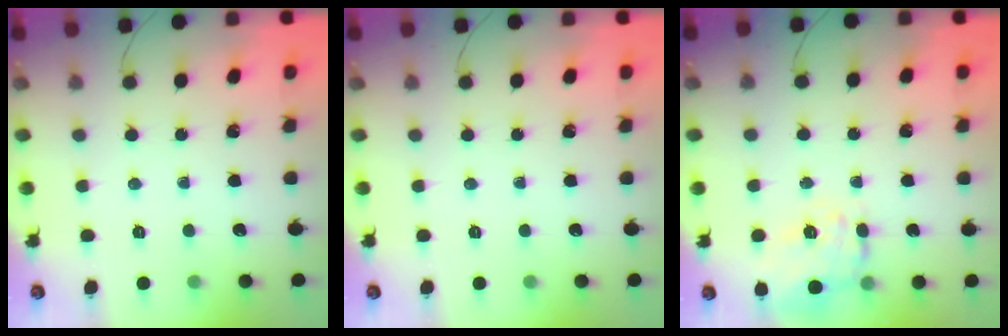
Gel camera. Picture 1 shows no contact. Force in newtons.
{"total": 0.0}
{"total": 18.1, "press": 18.0, "slide": 1.8}